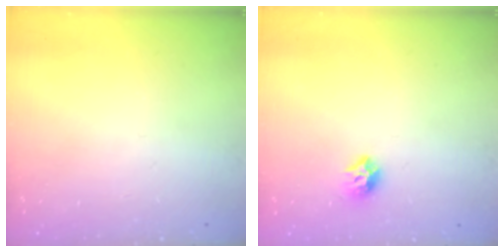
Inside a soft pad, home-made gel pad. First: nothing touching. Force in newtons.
{"total": 7.9, "press": 7.8, "slide": 1.0}